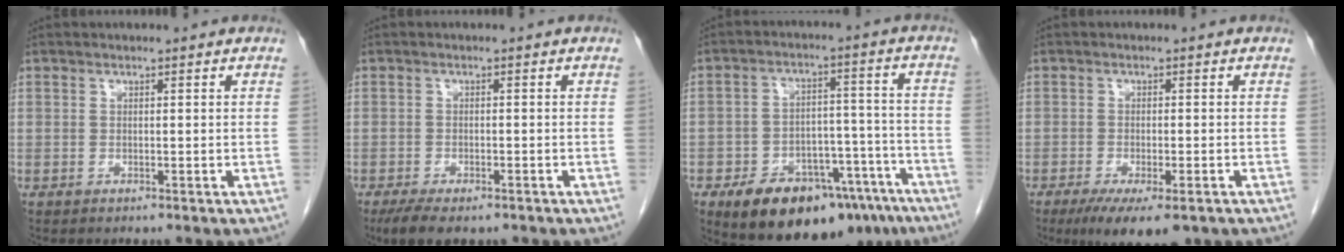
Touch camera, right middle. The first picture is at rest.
{"total": 6.1, "force": [-4.4, 2.2, 3.5], "torque": [-0.057, -0.012, -0.068]}
{"total": 18.3, "force": [-13.1, 8.5, 9.7], "torque": [-0.115, 0.034, -0.188]}
{"total": 8.6, "force": [-5.6, 2.2, 6.1], "torque": [-0.091, -0.020, -0.084]}